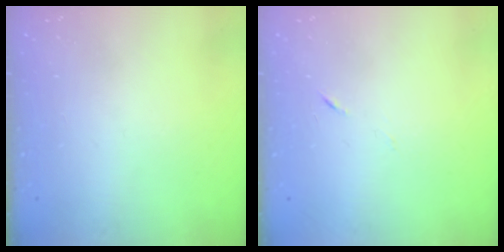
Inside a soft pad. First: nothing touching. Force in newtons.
{"total": 3.7, "press": 3.6, "slide": 0.9}